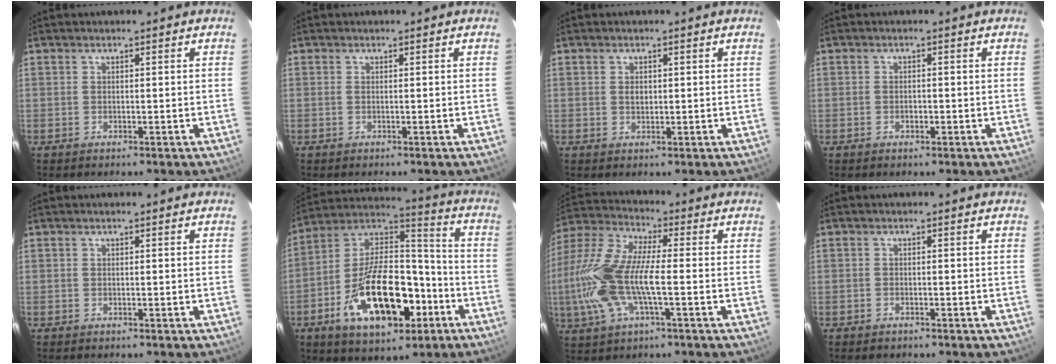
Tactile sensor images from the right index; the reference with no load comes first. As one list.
[{"total": 0.0}, {"total": 1.4, "force": [0.2, 1.1, 0.9], "torque": [-0.015, 0.002, 0.004]}, {"total": 1.3, "force": [-0.5, 1.0, 0.6], "torque": [-0.008, 0.002, -0.007]}, {"total": 0.0}, {"total": 22.7, "force": [-8.9, 11.7, 17.2], "torque": [-0.316, 0.017, -0.135]}, {"total": 17.3, "force": [-2.5, 6.0, 16.0], "torque": [-0.340, 0.002, -0.054]}, {"total": 1.1, "force": [-0.9, 0.6, 0.1], "torque": [-0.003, 0.001, -0.014]}]